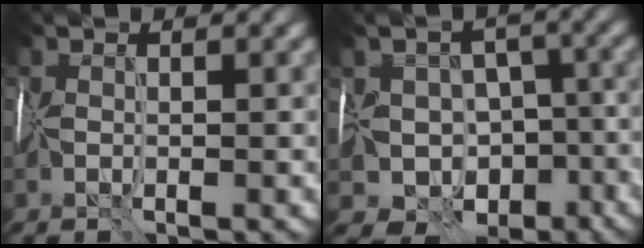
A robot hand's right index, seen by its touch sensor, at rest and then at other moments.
{"total": 10.0, "force": [-4.5, 8.1, 3.8], "torque": [-0.036, -0.007, -0.067]}